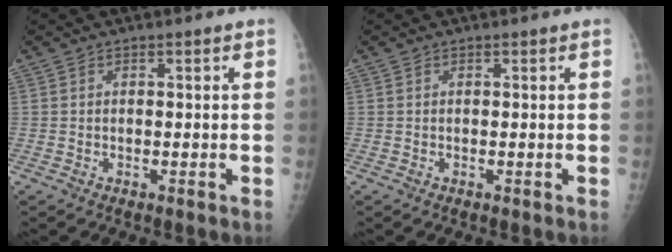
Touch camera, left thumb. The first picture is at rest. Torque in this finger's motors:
{"motor_torque": [0.00, 0.00, 0.00, 0.00, 0.00]}